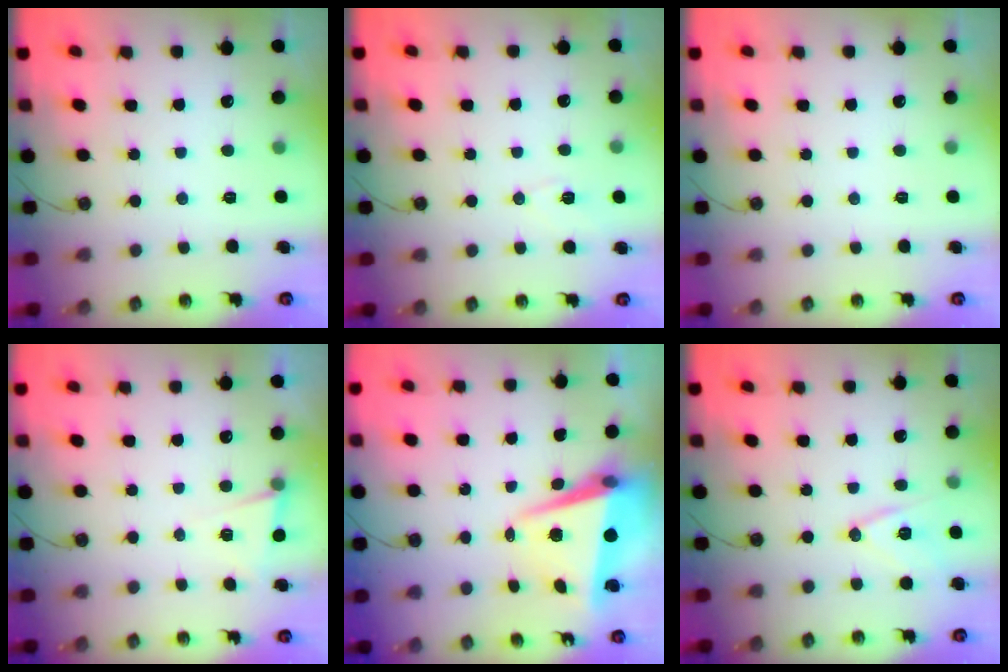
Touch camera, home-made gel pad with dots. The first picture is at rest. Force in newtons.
{"total": 5.1, "press": 4.7, "slide": 2.0}
{"total": 0.0}
{"total": 3.0, "press": 2.7, "slide": 1.2}
{"total": 8.3, "press": 8.1, "slide": 2.0}
{"total": 11.4, "press": 10.9, "slide": 3.4}